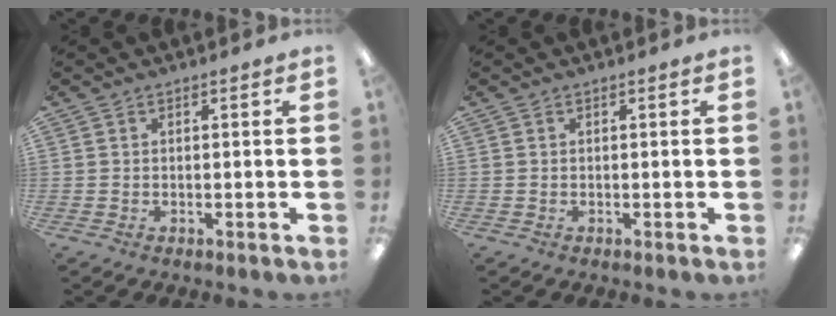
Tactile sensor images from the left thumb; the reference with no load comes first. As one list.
[{"total": 0.0}]